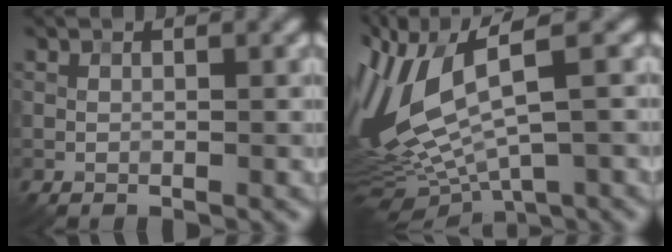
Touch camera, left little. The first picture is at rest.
{"total": 10.6, "force": [1.2, 4.1, 9.7], "torque": [-0.226, -0.010, 0.038]}